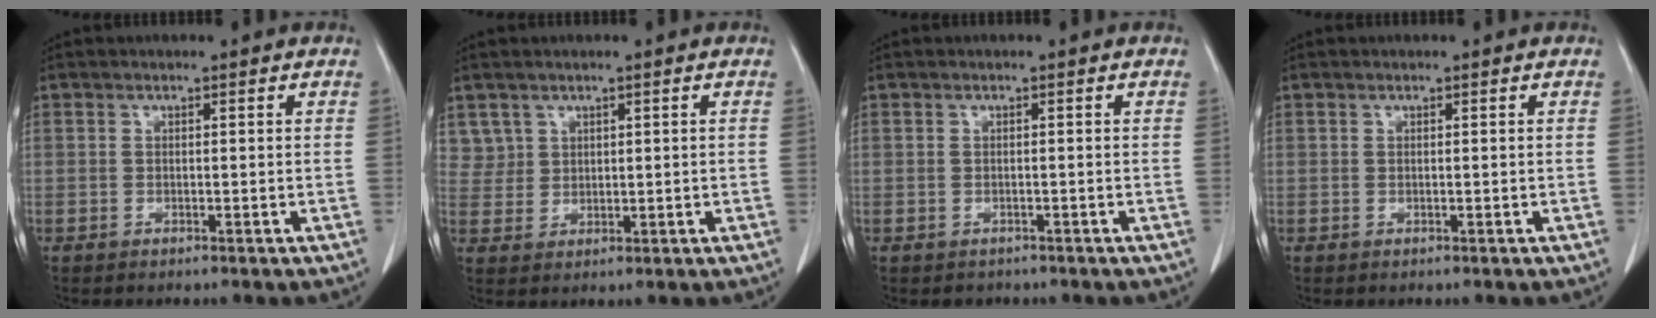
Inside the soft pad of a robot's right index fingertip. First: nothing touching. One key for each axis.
{"total": 3.3, "fx": 1.9, "fy": 2.6, "fz": -0.3, "tx": 0.018, "ty": 0.005, "tz": 0.038}
{"total": 1.3, "fx": -1.0, "fy": 0.9, "fz": -0.1, "tx": -0.009, "ty": 0.001, "tz": -0.013}
{"total": 0.0}